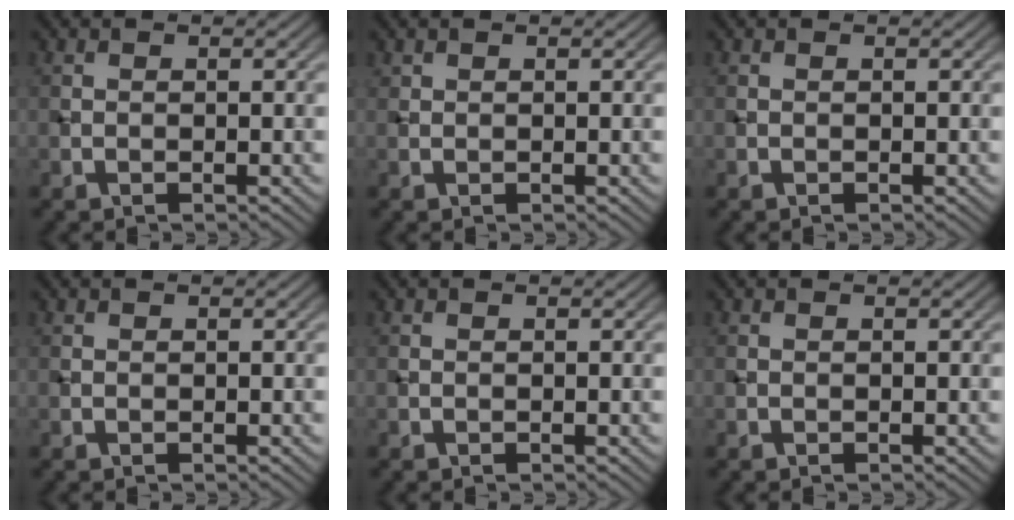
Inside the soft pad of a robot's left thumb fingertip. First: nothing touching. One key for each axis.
{"total": 0.5, "fx": 0.5, "fy": 0.3, "fz": 0.1, "tx": -0.002, "ty": 0.000, "tz": 0.012}
{"total": 0.0}
{"total": 0.0}
{"total": 0.0}
{"total": 0.0}